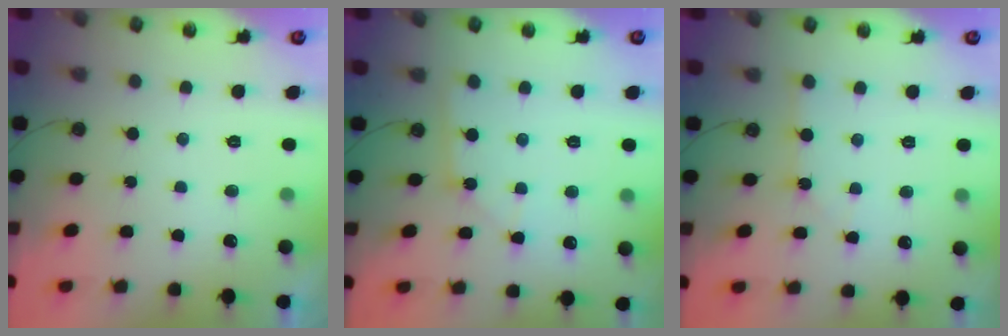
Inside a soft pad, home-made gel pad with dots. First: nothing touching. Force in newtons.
{"total": 2.7, "press": 2.7, "slide": 0.4}
{"total": 1.5, "press": 1.5, "slide": 0.3}